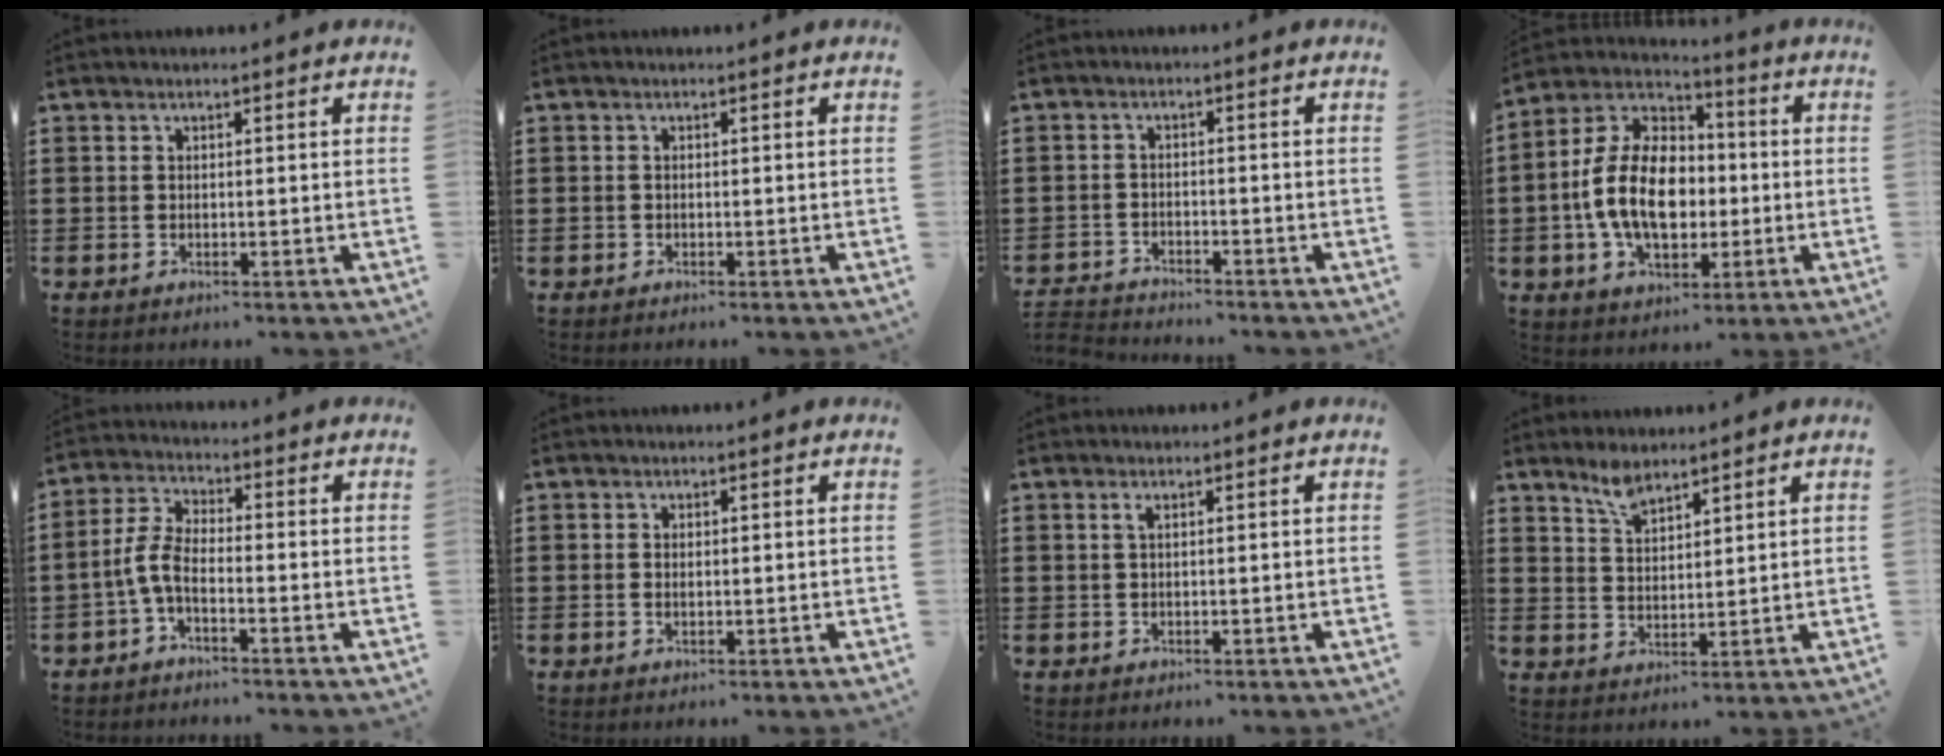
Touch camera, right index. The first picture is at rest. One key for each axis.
{"total": 0.7, "fx": -0.4, "fy": 0.6, "fz": 0.1, "tx": -0.003, "ty": 0.004, "tz": -0.009}
{"total": 2.3, "fx": -2.3, "fy": 0.4, "fz": -0.3, "tx": -0.004, "ty": 0.000, "tz": -0.051}
{"total": 13.8, "fx": -1.6, "fy": 8.8, "fz": 10.5, "tx": -0.253, "ty": 0.008, "tz": -0.032}
{"total": 5.0, "fx": -2.1, "fy": 1.9, "fz": 4.1, "tx": -0.109, "ty": -0.003, "tz": -0.049}
{"total": 0.8, "fx": 0.0, "fy": 0.5, "fz": 0.6, "tx": -0.014, "ty": 0.003, "tz": 0.000}
{"total": 0.8, "fx": 0.3, "fy": 0.2, "fz": 0.7, "tx": -0.015, "ty": 0.001, "tz": 0.005}
{"total": 4.3, "fx": 3.5, "fy": 1.3, "fz": 2.0, "tx": -0.050, "ty": -0.003, "tz": 0.066}